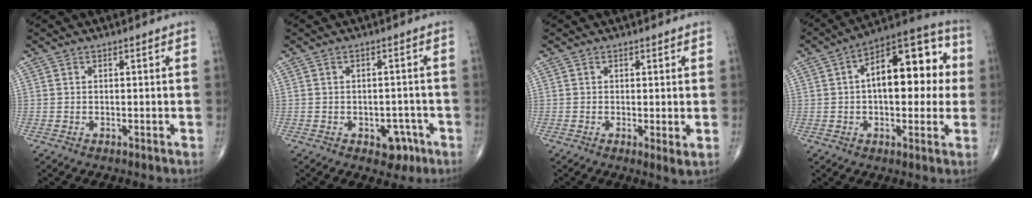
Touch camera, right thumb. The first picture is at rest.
{"total": 4.7, "force": [-2.3, 3.2, 2.7], "torque": [-0.008, 0.015, -0.025]}
{"total": 2.2, "force": [0.0, 0.4, 2.2], "torque": [-0.038, -0.010, -0.005]}
{"total": 19.1, "force": [2.5, 9.5, 16.4], "torque": [-0.206, 0.035, 0.026]}